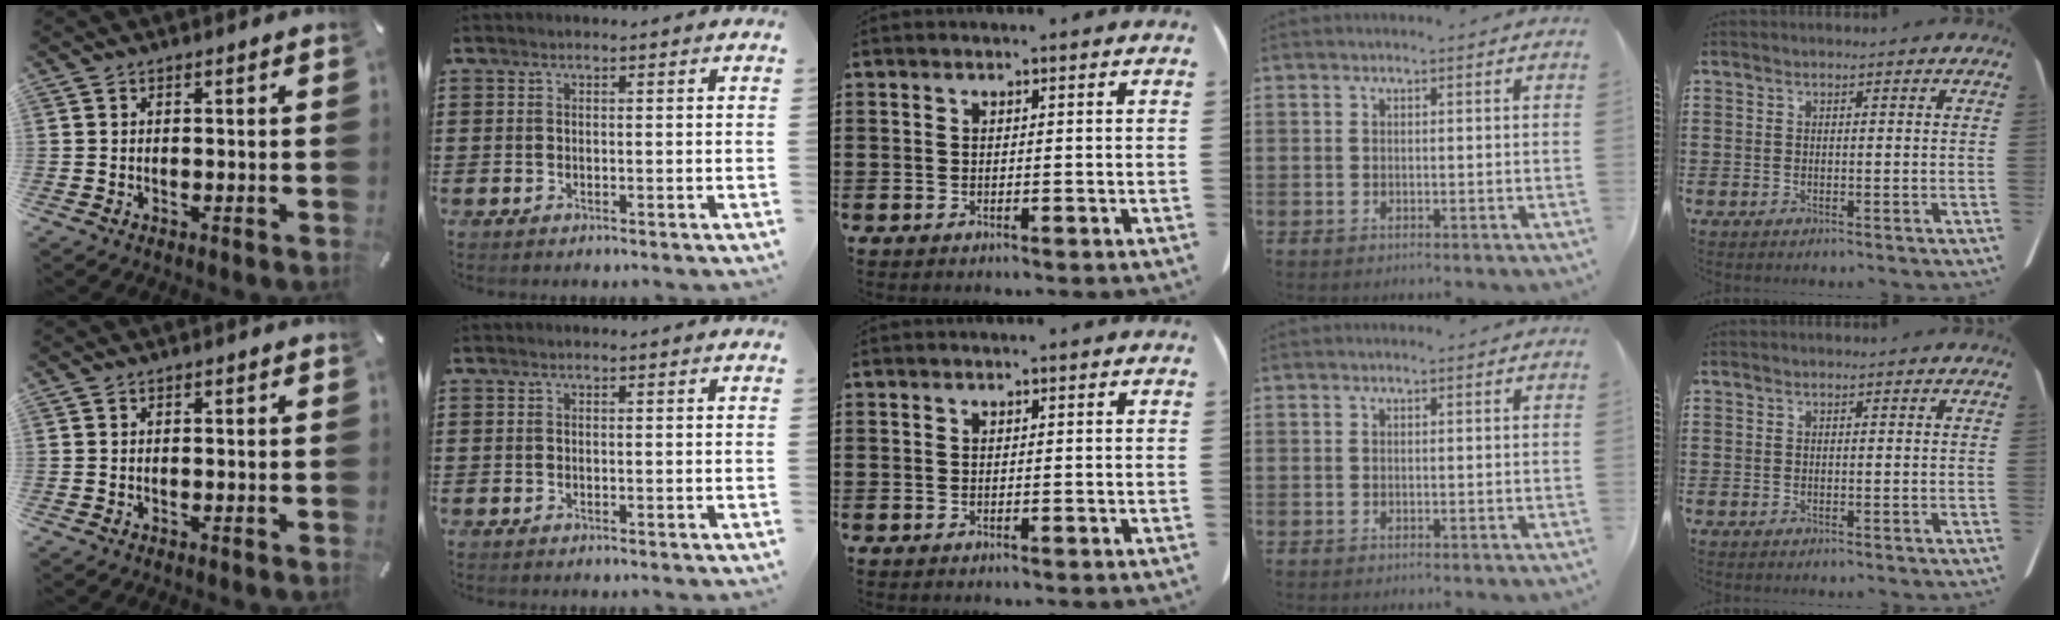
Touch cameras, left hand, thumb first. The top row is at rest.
{}